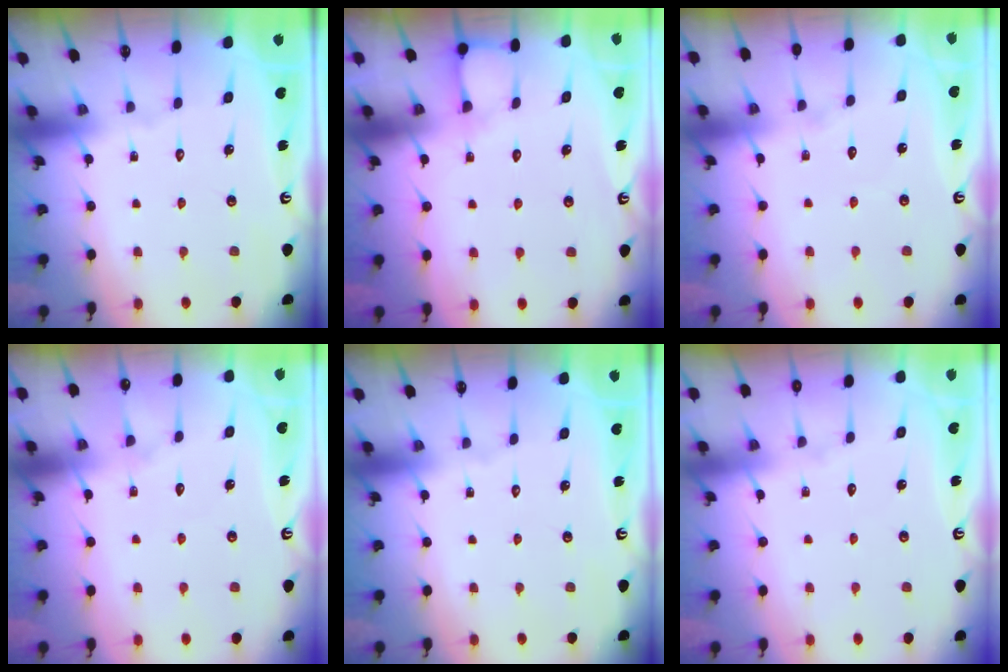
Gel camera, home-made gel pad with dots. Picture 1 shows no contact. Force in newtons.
{"total": 4.4, "press": 4.3, "slide": 0.5}
{"total": 3.3, "press": 3.3, "slide": 0.4}
{"total": 5.2, "press": 5.2, "slide": 0.6}
{"total": 0.0}
{"total": 2.8, "press": 2.7, "slide": 0.4}